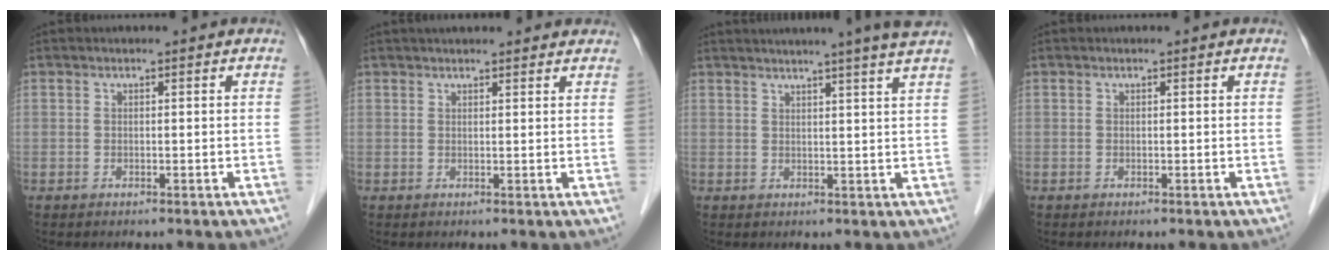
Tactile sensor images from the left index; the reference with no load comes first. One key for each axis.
{"total": 9.3, "fx": 8.4, "fy": 1.7, "fz": 3.6, "tx": -0.041, "ty": 0.028, "tz": 0.095}
{"total": 9.5, "fx": 7.9, "fy": -1.7, "fz": 5.0, "tx": -0.069, "ty": 0.002, "tz": 0.080}
{"total": 0.0}